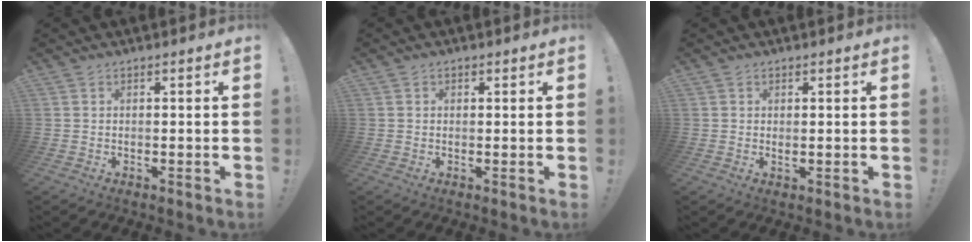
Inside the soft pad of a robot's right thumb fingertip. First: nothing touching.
{"total": 0.8, "force": [0.5, 0.6, 0.2], "torque": [0.003, -0.001, 0.008]}
{"total": 0.9, "force": [0.7, 0.3, 0.5], "torque": [0.006, -0.006, 0.010]}